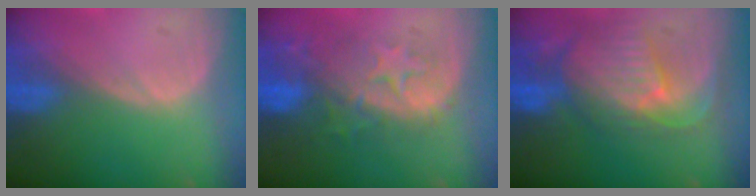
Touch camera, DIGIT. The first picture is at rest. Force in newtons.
{"total": 10.0, "press": 8.9, "slide": 4.6}
{"total": 10.6, "press": 9.4, "slide": 4.9}